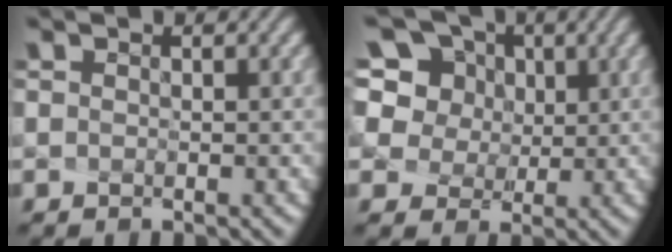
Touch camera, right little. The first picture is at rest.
{"total": 14.0, "force": [7.0, 10.2, 6.5], "torque": [-0.181, 0.043, 0.137]}